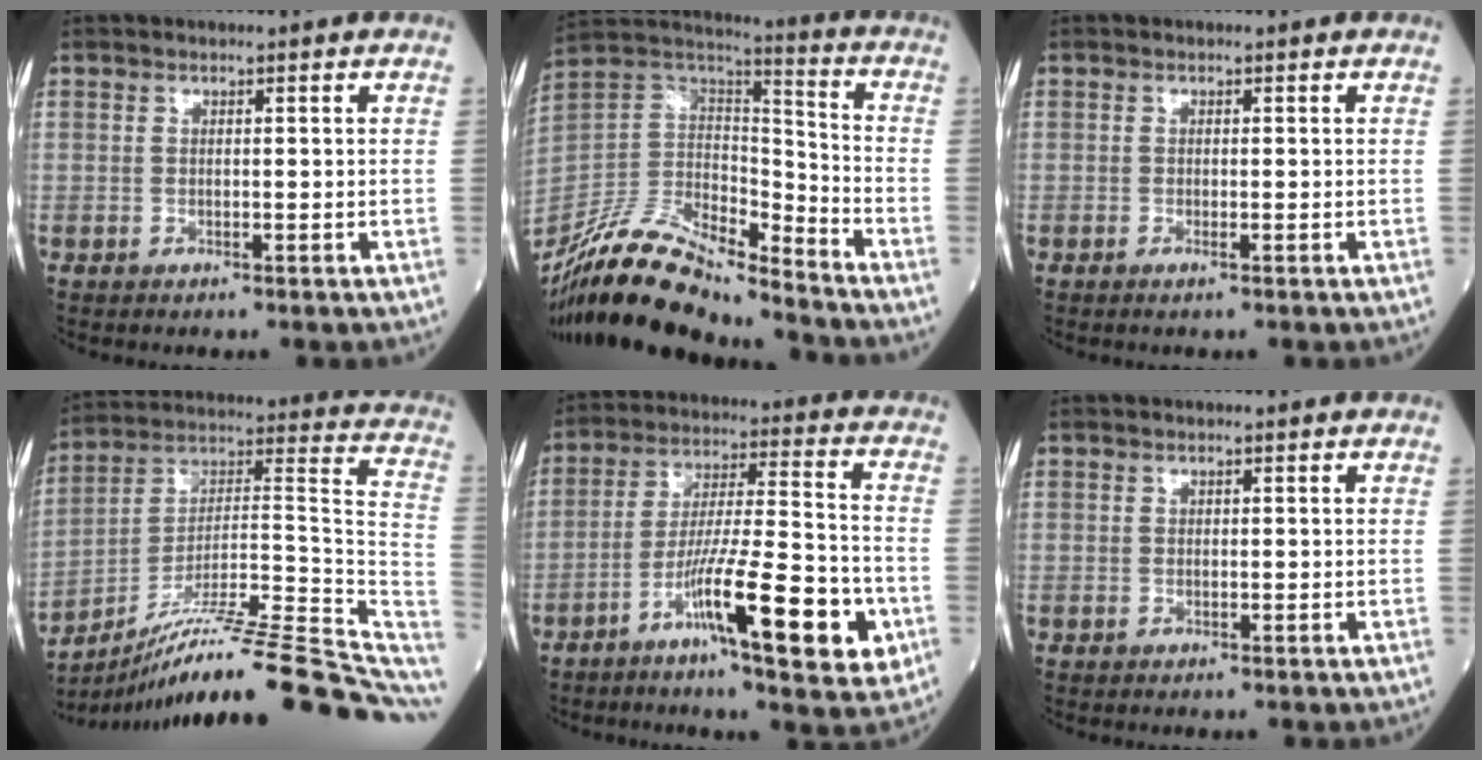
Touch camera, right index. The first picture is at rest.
{"total": 20.0, "force": [-17.2, 4.2, 9.2], "torque": [-0.196, 0.012, -0.318]}
{"total": 0.7, "force": [-0.3, 0.0, 0.6], "torque": [-0.014, -0.001, -0.003]}
{"total": 24.7, "force": [-17.7, 2.1, 17.1], "torque": [-0.191, 0.044, -0.281]}
{"total": 15.9, "force": [-6.8, 1.6, 14.3], "torque": [-0.241, -0.006, -0.109]}
{"total": 0.0}